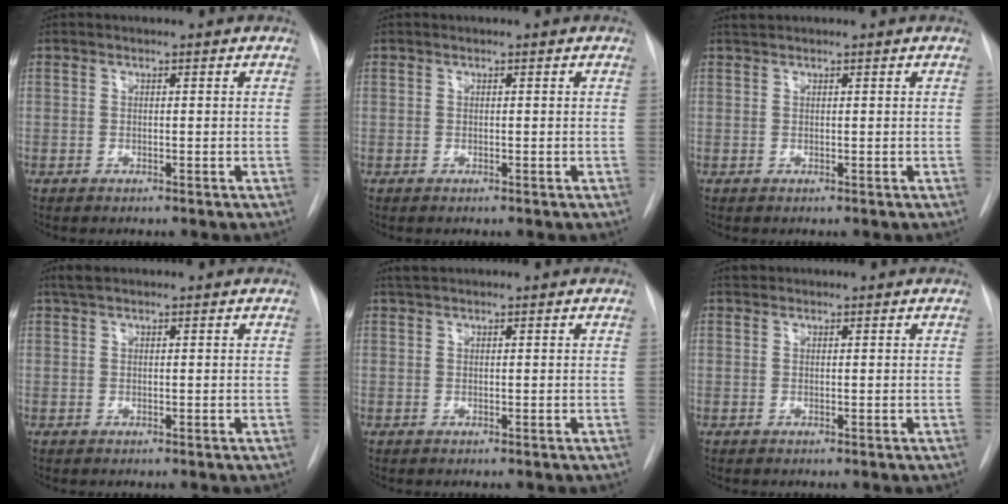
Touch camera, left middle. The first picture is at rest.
{"total": 0.0}
{"total": 0.7, "force": [0.7, -0.1, 0.1], "torque": [-0.009, 0.008, 0.017]}
{"total": 1.7, "force": [1.3, 0.3, 1.0], "torque": [-0.023, 0.014, 0.026]}
{"total": 1.3, "force": [1.2, 0.1, 0.5], "torque": [-0.017, 0.012, 0.026]}
{"total": 0.7, "force": [0.6, 0.3, -0.1], "torque": [-0.006, 0.008, 0.010]}